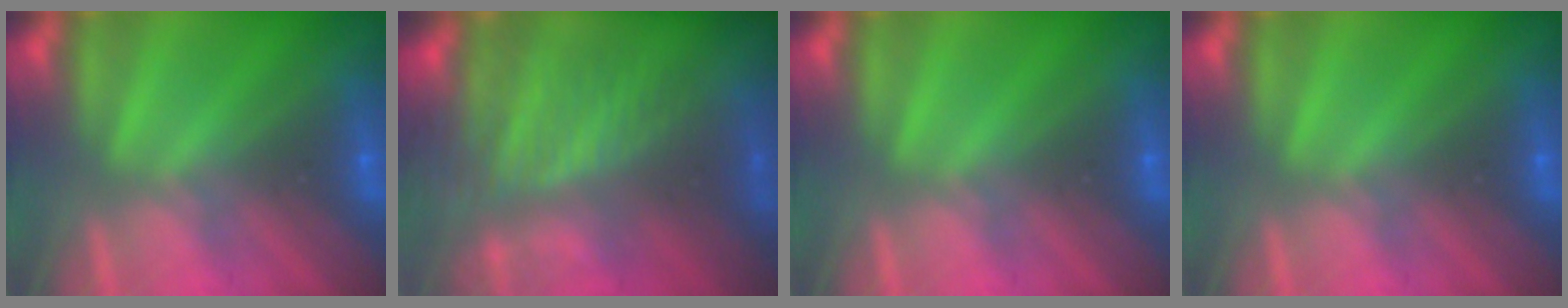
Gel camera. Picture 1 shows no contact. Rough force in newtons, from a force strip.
{"total": 4.2}
{"total": 0.0}
{"total": 0.0}